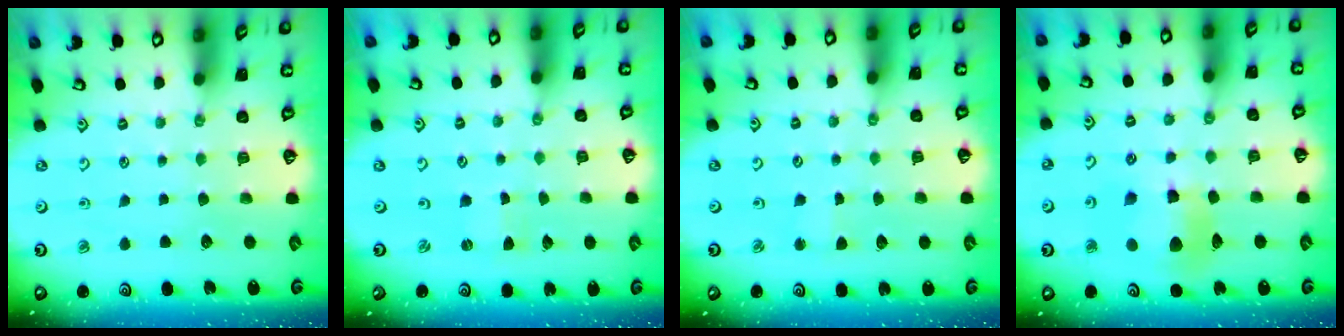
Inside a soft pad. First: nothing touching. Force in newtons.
{"total": 0.0}
{"total": 1.9, "press": 1.9, "slide": 0.2}
{"total": 11.4, "press": 11.3, "slide": 2.0}